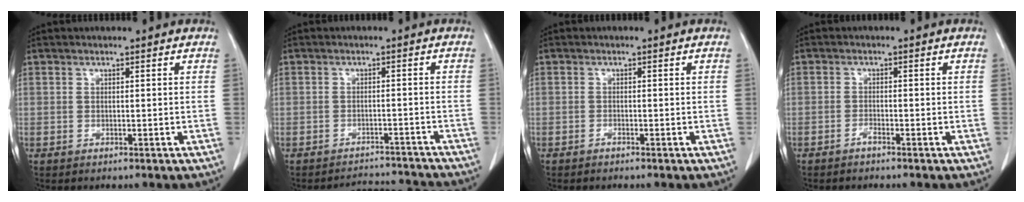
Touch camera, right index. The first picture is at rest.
{"total": 5.6, "force": [-5.4, 0.8, -1.3], "torque": [0.021, 0.024, -0.070]}
{"total": 0.5, "force": [-0.5, 0.1, 0.1], "torque": [-0.004, 0.000, -0.010]}
{"total": 1.1, "force": [-1.0, 0.1, 0.4], "torque": [-0.007, 0.002, -0.018]}